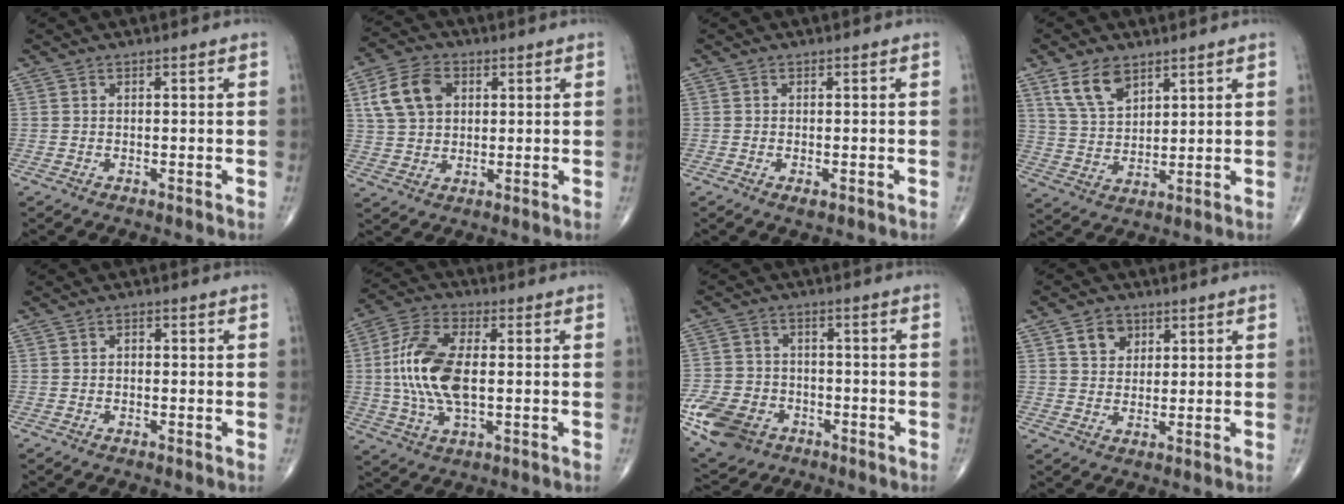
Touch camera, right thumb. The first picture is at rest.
{"total": 9.9, "force": [2.9, 7.0, 6.2], "torque": [-0.105, 0.006, 0.053]}
{"total": 1.4, "force": [-0.6, 0.6, 1.1], "torque": [-0.019, -0.003, -0.007]}
{"total": 8.4, "force": [5.1, 4.7, 4.8], "torque": [-0.076, -0.024, 0.107]}
{"total": 1.0, "force": [0.0, 0.7, 0.8], "torque": [-0.005, 0.004, -0.004]}
{"total": 14.3, "force": [0.2, 7.0, 12.4], "torque": [-0.263, 0.010, 0.003]}
{"total": 11.6, "force": [-5.2, 8.8, 5.6], "torque": [-0.099, 0.017, -0.086]}
{"total": 5.5, "force": [2.5, 4.3, 2.2], "torque": [-0.013, -0.011, 0.044]}